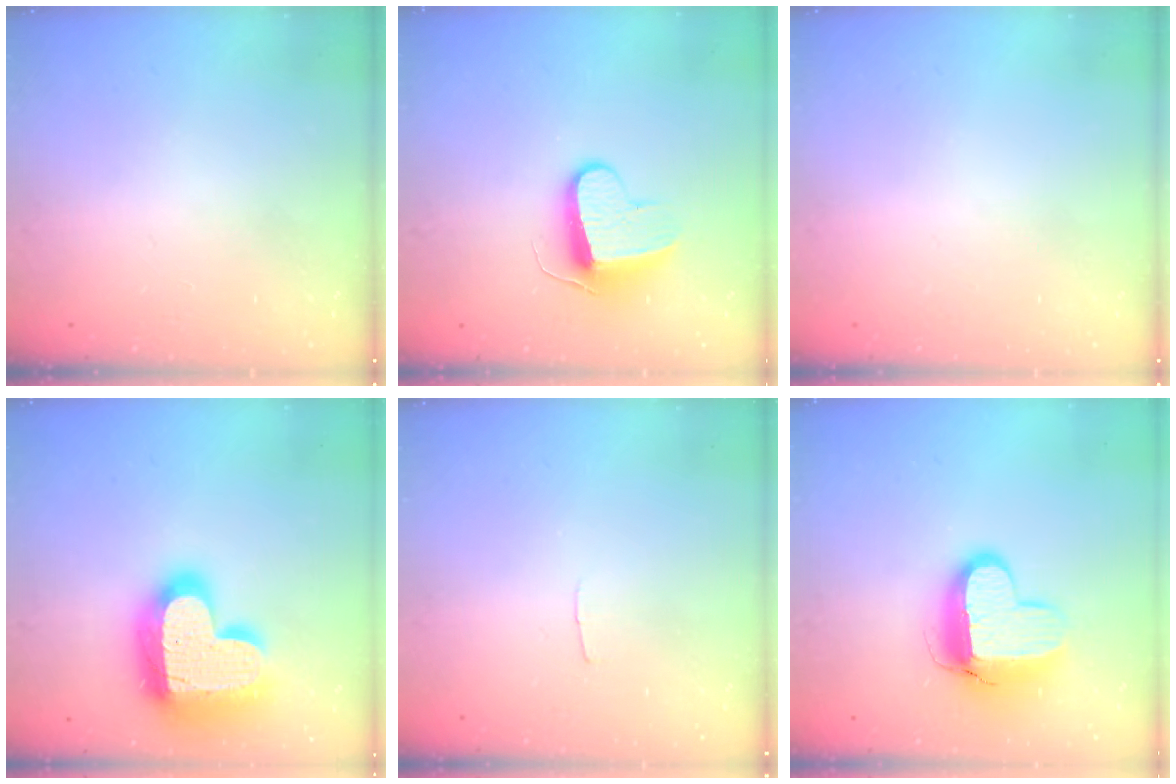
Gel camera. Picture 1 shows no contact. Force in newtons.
{"total": 9.3, "press": 9.3, "slide": 0.5}
{"total": 0.0}
{"total": 26.7, "press": 26.6, "slide": 1.8}
{"total": 2.0, "press": 2.0, "slide": 0.2}
{"total": 13.3, "press": 13.3, "slide": 1.0}